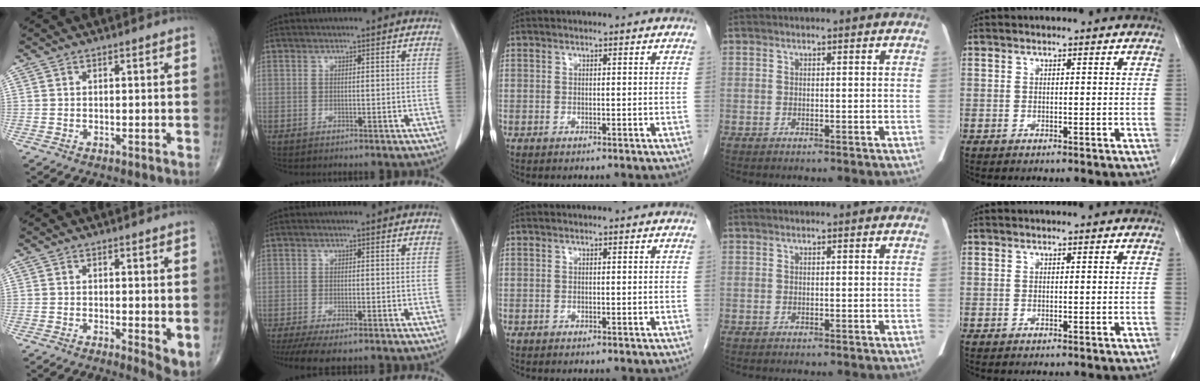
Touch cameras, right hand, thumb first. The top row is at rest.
{"thumb": {"total": 4.2, "force": [-0.1, 1.2, 4.0], "torque": [-0.056, -0.014, -0.003]}, "index": {"total": 7.9, "force": [-5.9, 2.3, 4.7], "torque": [-0.074, -0.013, -0.094]}}